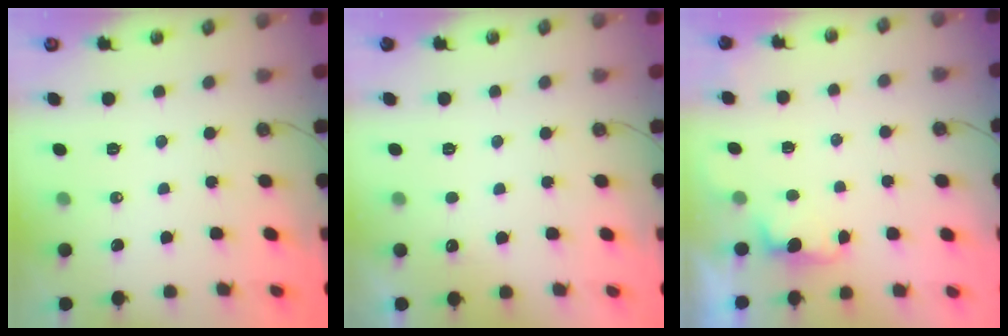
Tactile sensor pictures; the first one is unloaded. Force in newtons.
{"total": 2.6, "press": 2.4, "slide": 1.0}
{"total": 1.2, "press": 0.9, "slide": 0.7}